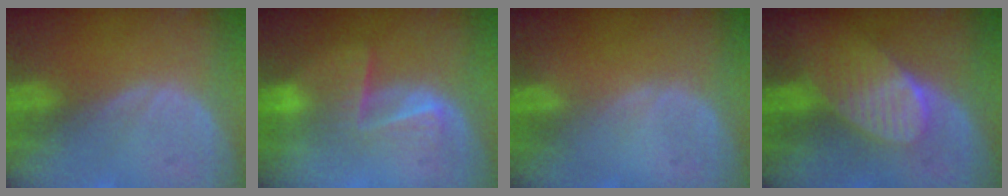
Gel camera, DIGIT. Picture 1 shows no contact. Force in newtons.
{"total": 6.7, "press": 5.5, "slide": 3.8}
{"total": 0.0}
{"total": 7.3, "press": 6.8, "slide": 2.7}